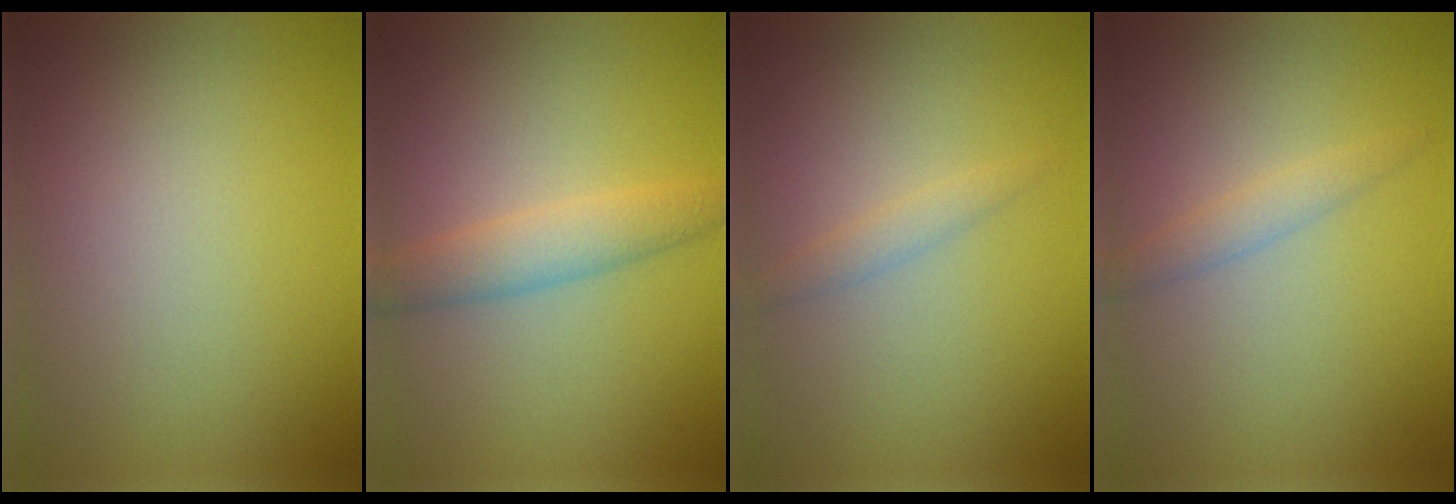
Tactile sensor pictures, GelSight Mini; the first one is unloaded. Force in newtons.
{"total": 2.9, "press": 2.9, "slide": 0.2}
{"total": 1.2, "press": 1.2, "slide": 0.1}
{"total": 1.5, "press": 1.5, "slide": 0.0}